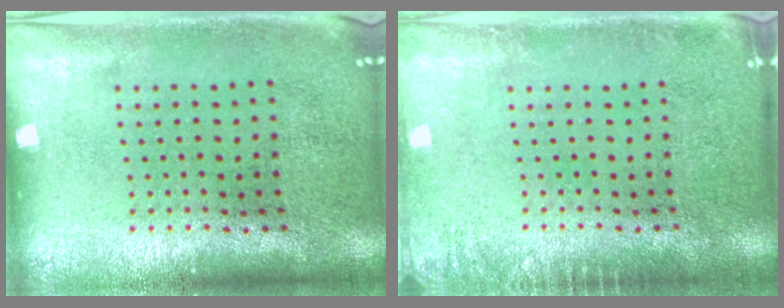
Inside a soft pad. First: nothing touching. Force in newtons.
{"total": 1.4, "press": 1.4, "slide": 0.3}